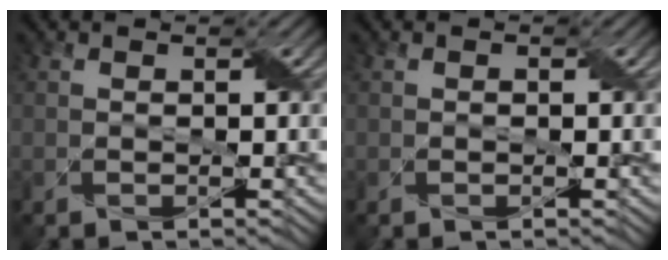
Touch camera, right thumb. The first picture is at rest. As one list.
[{"total": 0.5, "force": [-0.2, 0.4, 0.3], "torque": [-0.003, 0.001, -0.002]}]